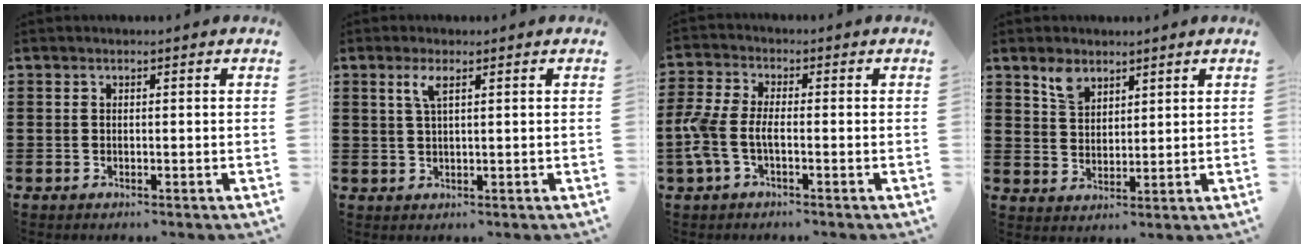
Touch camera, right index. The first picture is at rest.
{"total": 2.8, "force": [1.3, 0.6, 2.5], "torque": [-0.053, 0.005, 0.020]}
{"total": 4.9, "force": [-1.5, 2.0, 4.3], "torque": [-0.117, -0.009, -0.039]}
{"total": 4.0, "force": [3.0, 2.2, 1.6], "torque": [-0.041, 0.005, 0.057]}